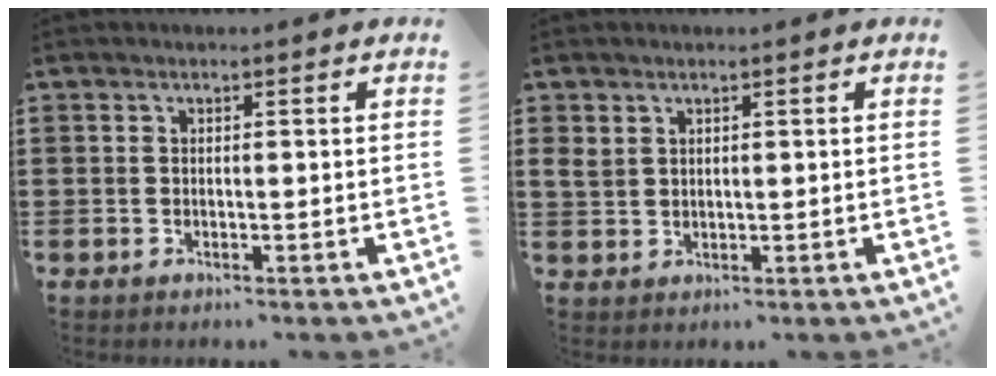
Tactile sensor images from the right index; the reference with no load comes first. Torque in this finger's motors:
{"motor_torque": [0.17, 0.11, 0.09, 0.03]}